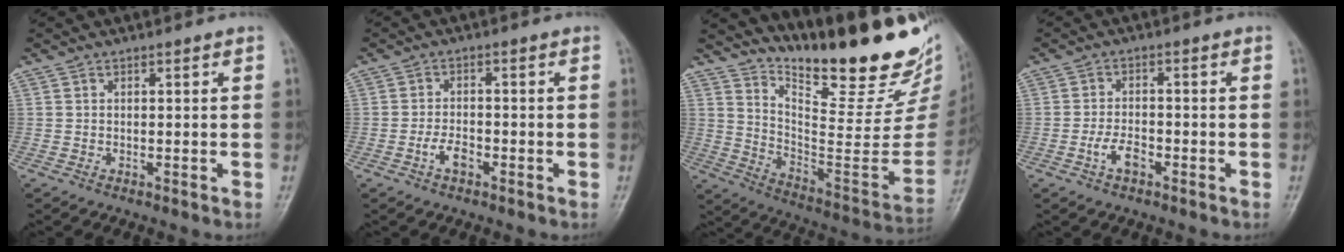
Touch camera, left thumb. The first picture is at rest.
{"total": 3.5, "force": [-1.7, 1.9, 2.4], "torque": [-0.042, 0.014, -0.034]}
{"total": 28.1, "force": [21.5, 7.5, 16.5], "torque": [-0.215, -0.150, 0.316]}
{"total": 4.0, "force": [-1.9, 2.1, 2.8], "torque": [-0.052, 0.016, -0.037]}